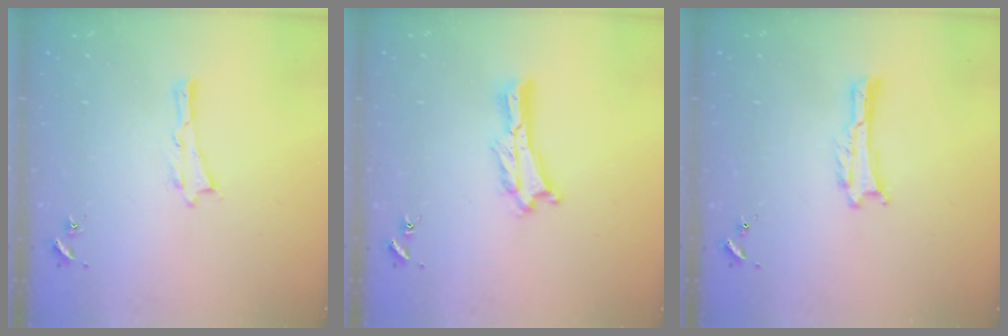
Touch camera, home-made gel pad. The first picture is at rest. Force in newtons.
{"total": 1.8, "press": 1.8, "slide": 0.2}
{"total": 0.0}